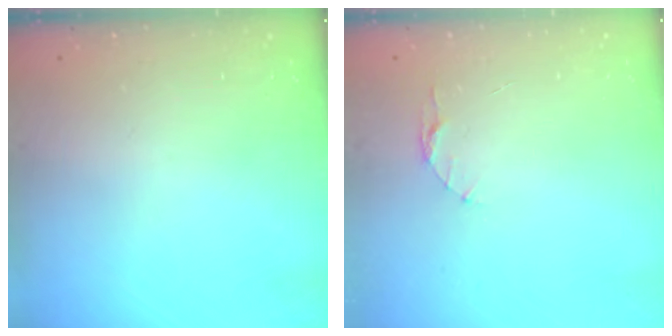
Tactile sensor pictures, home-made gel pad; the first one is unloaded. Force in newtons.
{"total": 3.5, "press": 3.5, "slide": 0.3}